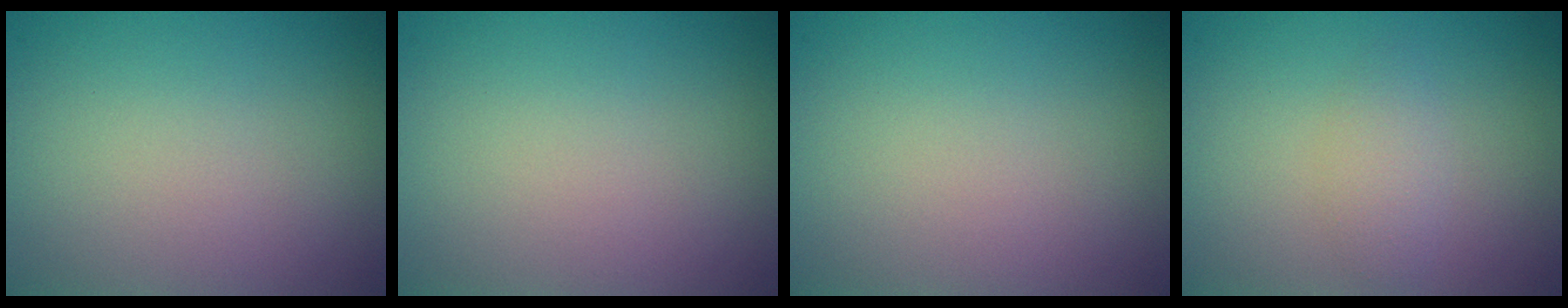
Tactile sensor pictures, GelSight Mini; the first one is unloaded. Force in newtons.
{"total": 0.0}
{"total": 0.0}
{"total": 1.6, "press": 1.6, "slide": 0.1}